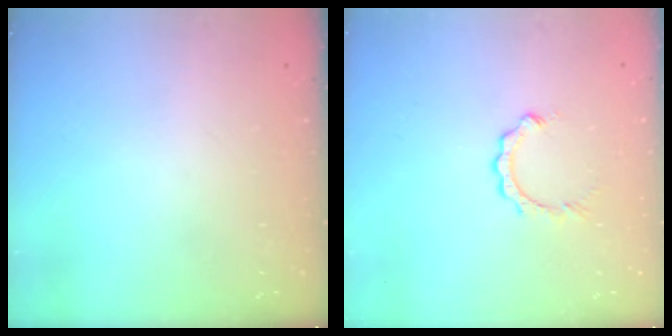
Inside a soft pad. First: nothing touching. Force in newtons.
{"total": 2.9, "press": 2.9, "slide": 0.3}